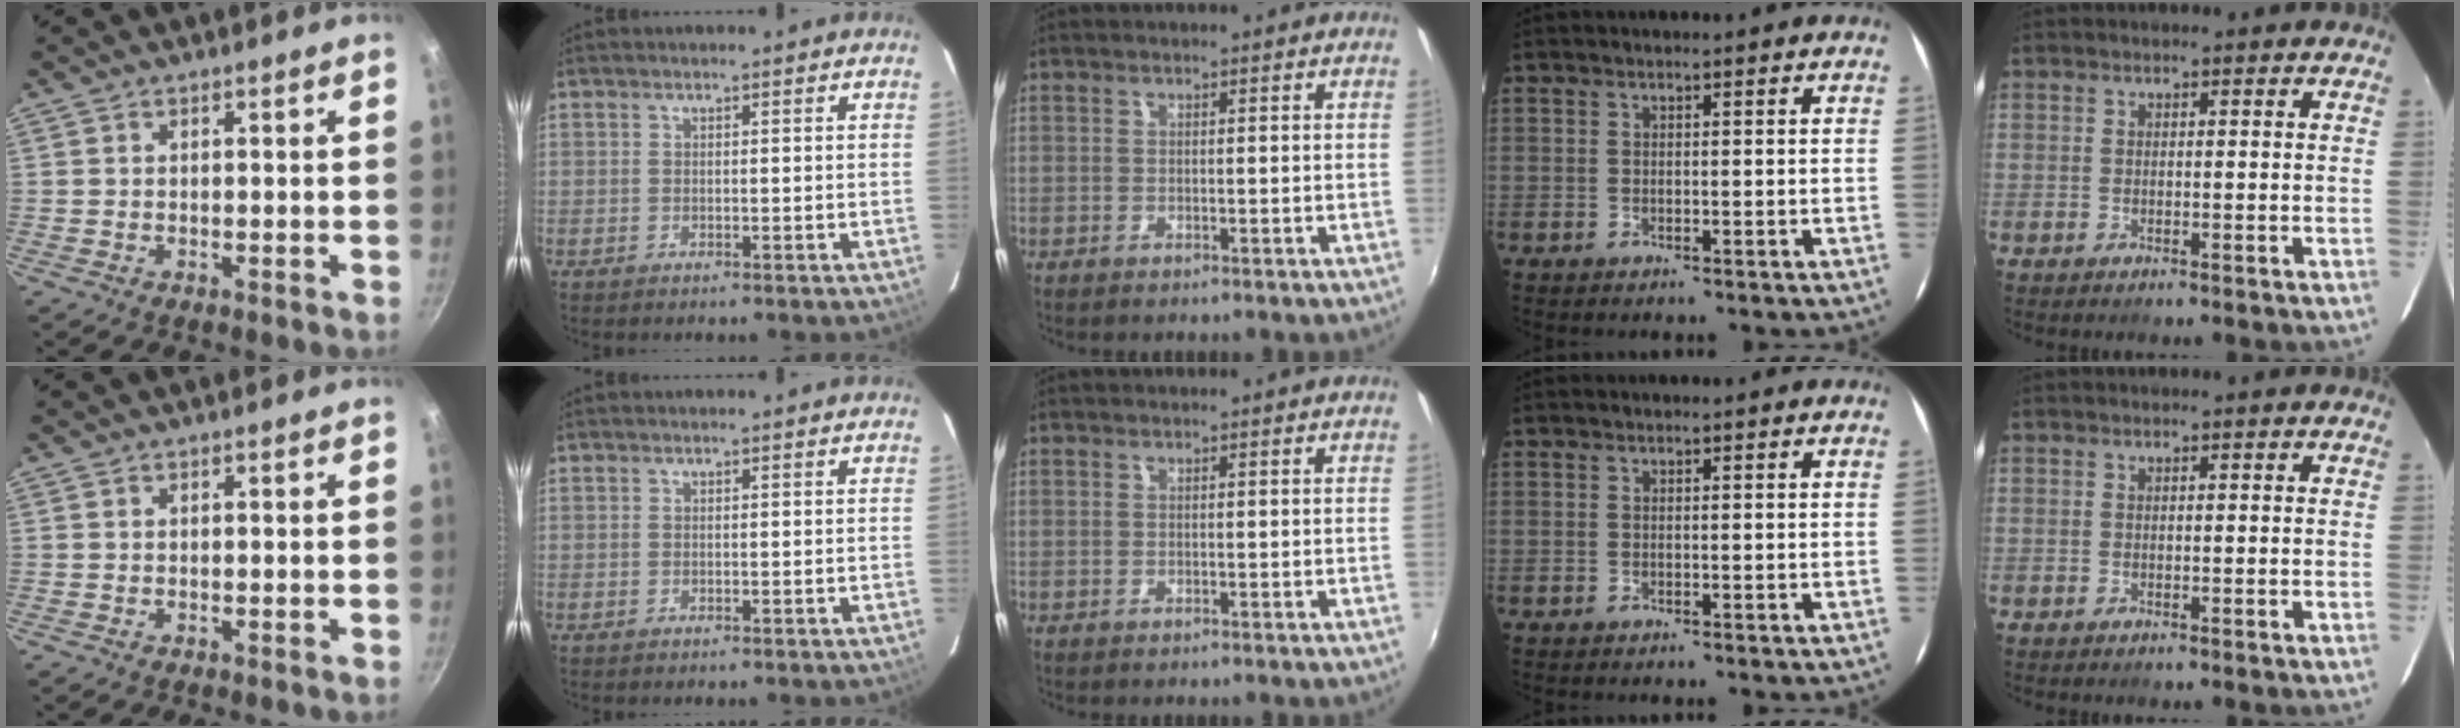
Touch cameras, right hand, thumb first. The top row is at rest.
{}